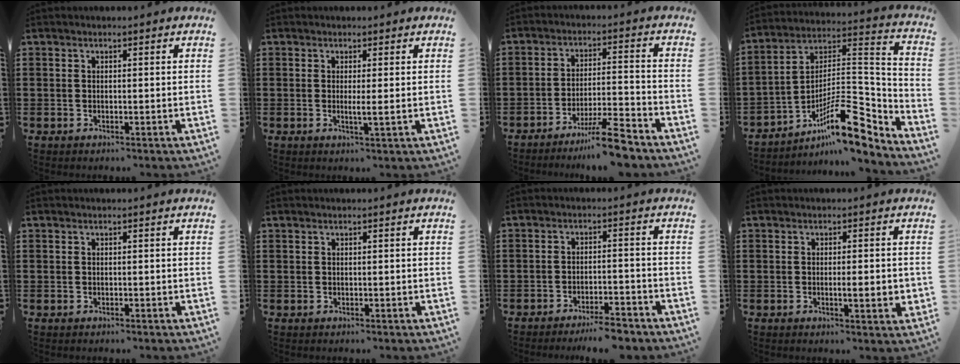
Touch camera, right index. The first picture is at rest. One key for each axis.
{"total": 1.8, "fx": 0.0, "fy": -0.1, "fz": 1.8, "tx": -0.033, "ty": -0.005, "tz": -0.002}
{"total": 8.2, "fx": -6.6, "fy": 0.3, "fz": 4.9, "tx": -0.082, "ty": 0.002, "tz": -0.121}
{"total": 14.6, "fx": -8.9, "fy": 4.6, "fz": 10.6, "tx": -0.162, "ty": 0.016, "tz": -0.160}
{"total": 0.0}
{"total": 0.0}
{"total": 4.2, "fx": -3.9, "fy": -0.1, "fz": 1.5, "tx": -0.026, "ty": -0.002, "tz": -0.076}
{"total": 3.6, "fx": -0.5, "fy": 0.5, "fz": 3.5, "tx": -0.057, "ty": -0.001, "tz": -0.008}